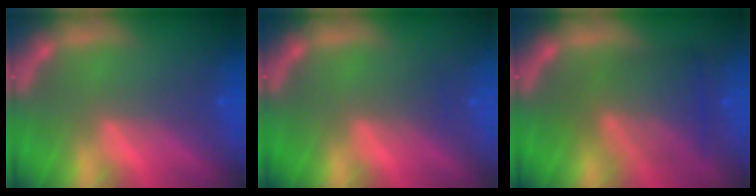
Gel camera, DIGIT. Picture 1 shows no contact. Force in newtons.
{"total": 1.0}
{"total": 6.5}